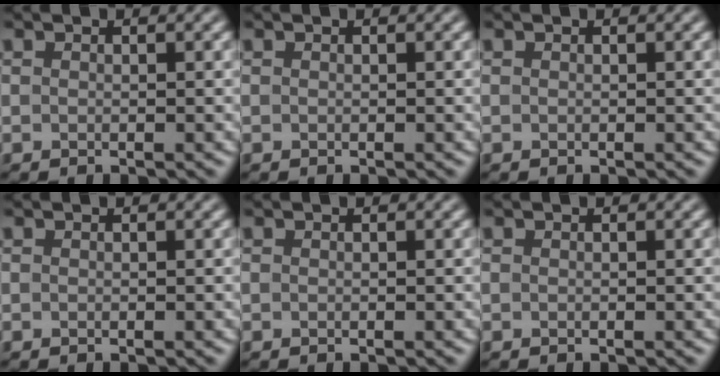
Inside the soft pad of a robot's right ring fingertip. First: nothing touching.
{"total": 0.0}
{"total": 0.0}
{"total": 0.0}
{"total": 0.0}
{"total": 0.0}